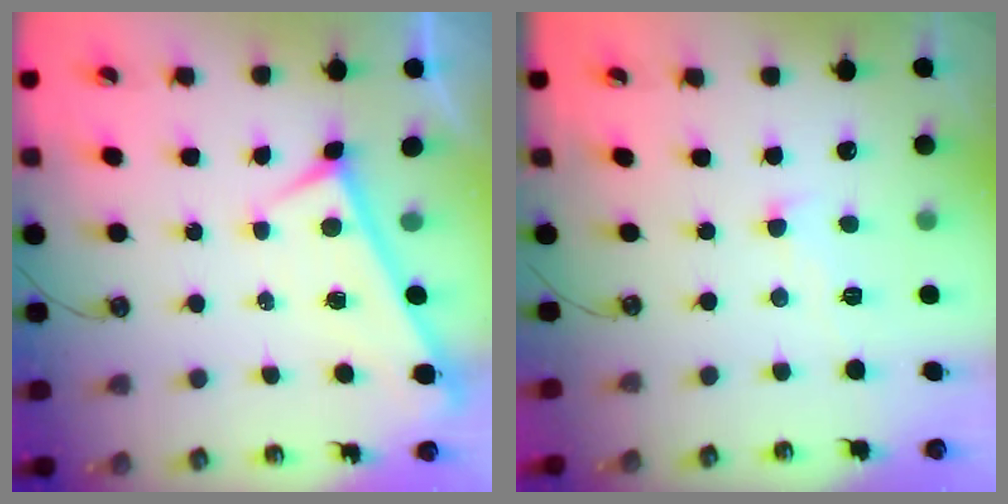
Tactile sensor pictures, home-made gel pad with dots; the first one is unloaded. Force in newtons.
{"total": 0.9, "press": 0.7, "slide": 0.6}